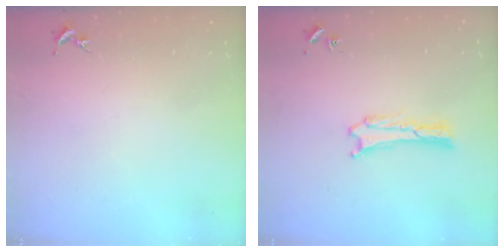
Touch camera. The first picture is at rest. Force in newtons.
{"total": 0.8, "press": 0.8, "slide": 0.0}